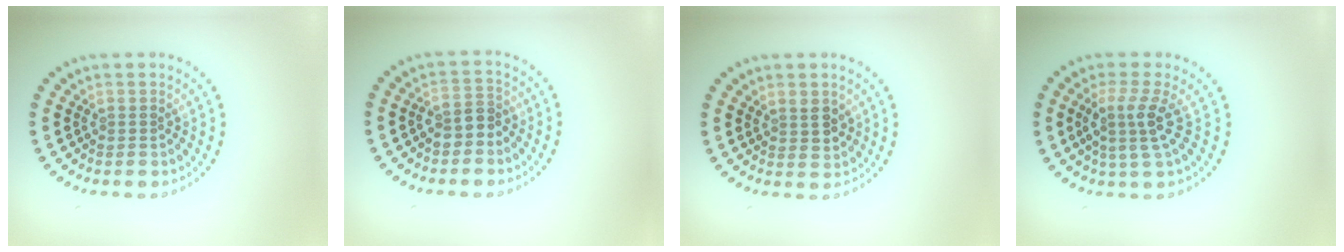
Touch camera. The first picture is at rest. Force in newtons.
{"total": 2.0, "press": 1.9, "slide": 0.7}
{"total": 1.8, "press": 1.6, "slide": 0.9}
{"total": 3.1, "press": 2.3, "slide": 2.1}